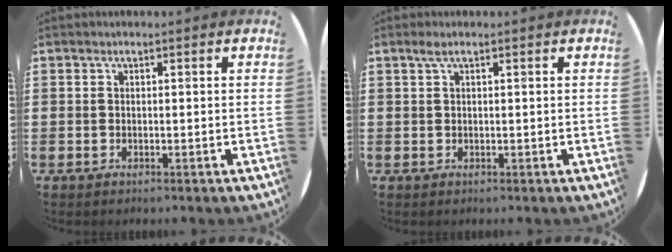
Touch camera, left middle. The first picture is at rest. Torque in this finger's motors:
{"motor_torque": [0.31, -0.11, -0.01, 0.00]}